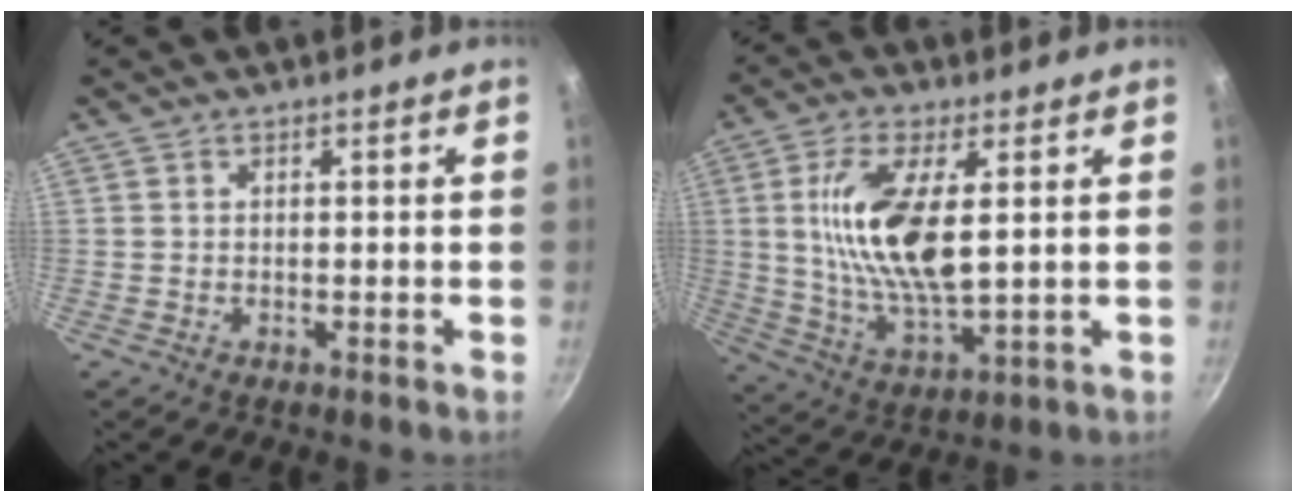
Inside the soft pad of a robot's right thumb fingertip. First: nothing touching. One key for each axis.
{"total": 15.2, "fx": 2.9, "fy": 6.0, "fz": 13.7, "tx": -0.263, "ty": -0.013, "tz": 0.058}